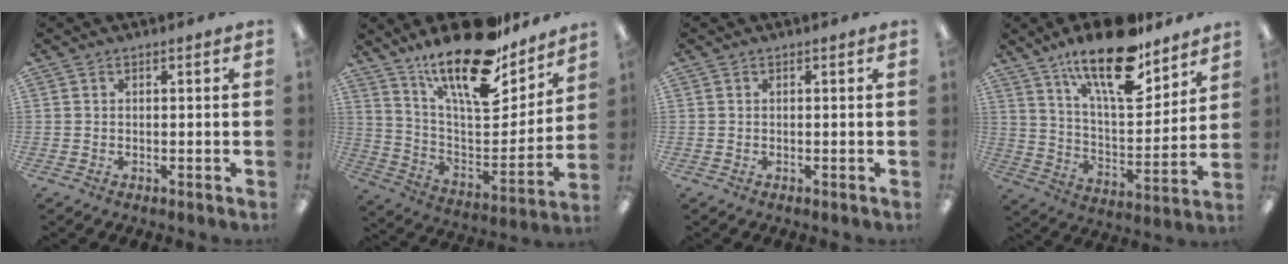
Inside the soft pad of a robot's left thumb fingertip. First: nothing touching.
{"total": 23.1, "force": [17.1, 7.9, 13.3], "torque": [-0.218, -0.115, 0.292]}
{"total": 0.0}
{"total": 20.2, "force": [13.9, 7.4, 12.6], "torque": [-0.208, -0.083, 0.234]}